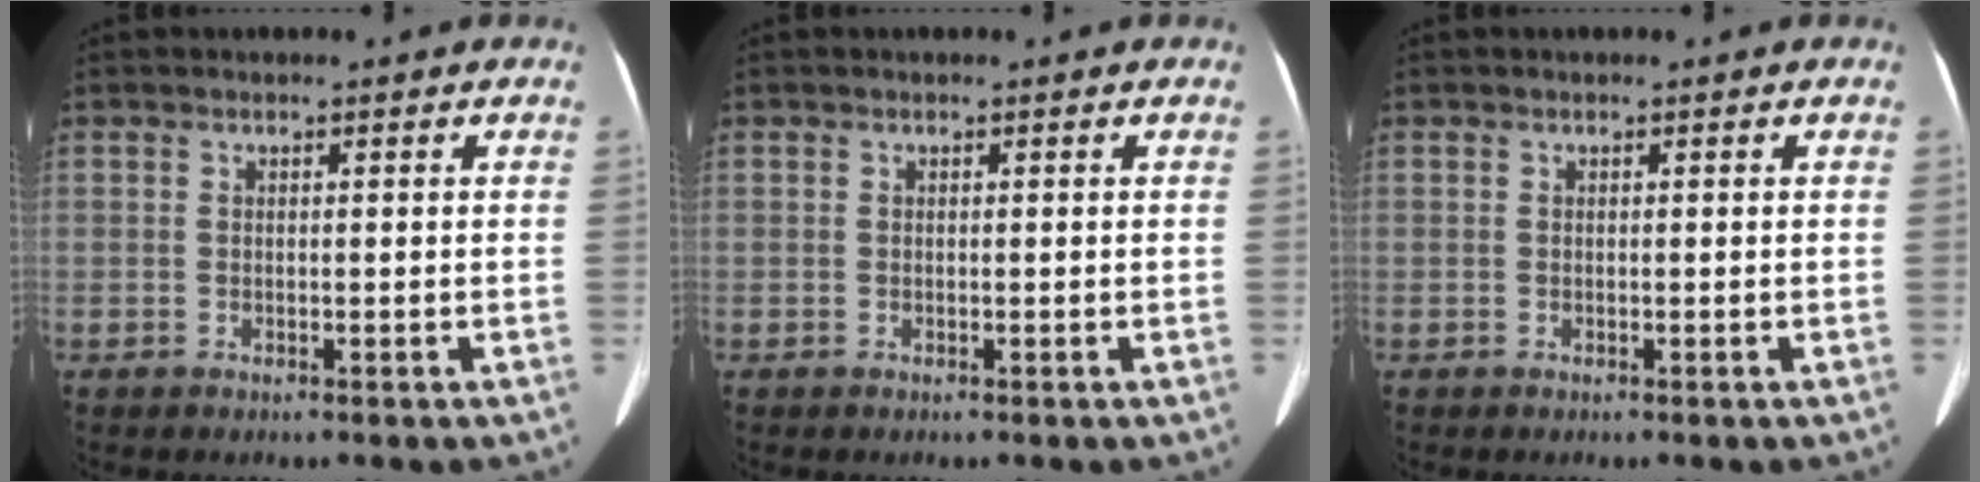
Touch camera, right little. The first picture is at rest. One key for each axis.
{"total": 0.0}
{"total": 0.0}